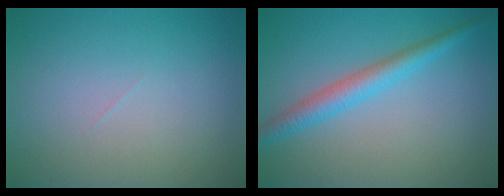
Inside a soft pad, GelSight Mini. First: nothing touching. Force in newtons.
{"total": 3.0, "press": 3.0, "slide": 0.1}